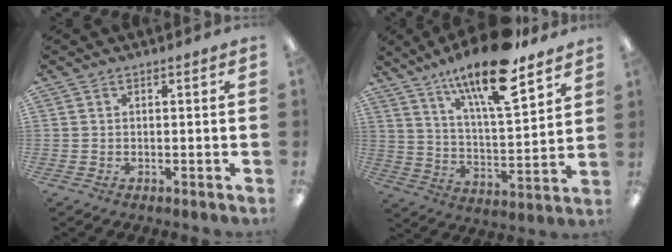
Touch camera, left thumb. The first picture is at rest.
{"total": 18.3, "force": [13.4, 4.5, 11.6], "torque": [-0.199, -0.083, 0.222]}